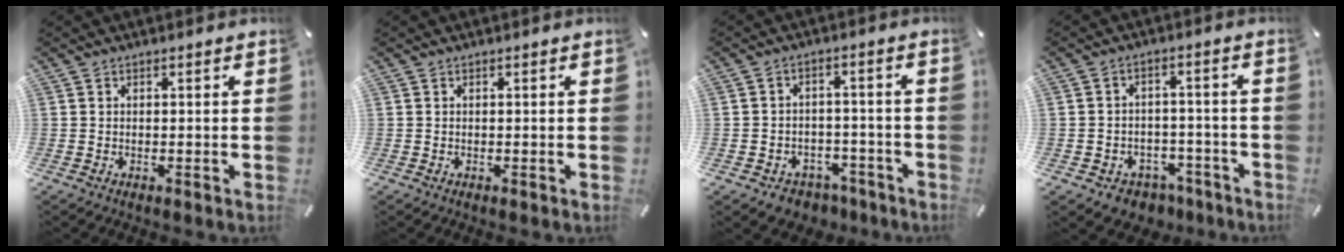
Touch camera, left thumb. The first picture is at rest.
{"total": 0.0}
{"total": 4.7, "force": [-2.6, 3.8, 0.9], "torque": [-0.015, 0.018, -0.047]}
{"total": 5.2, "force": [-2.7, 4.3, 1.1], "torque": [-0.019, 0.023, -0.047]}